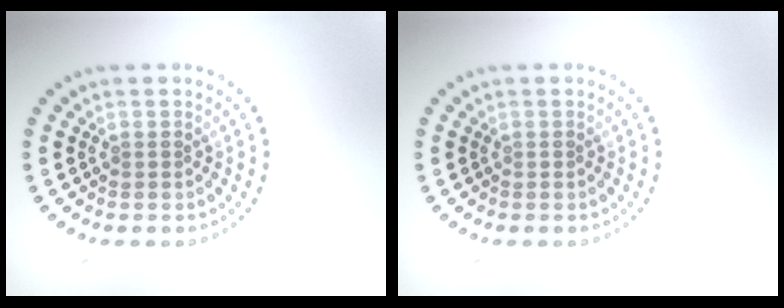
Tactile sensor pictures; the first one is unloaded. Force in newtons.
{"total": 0.0}